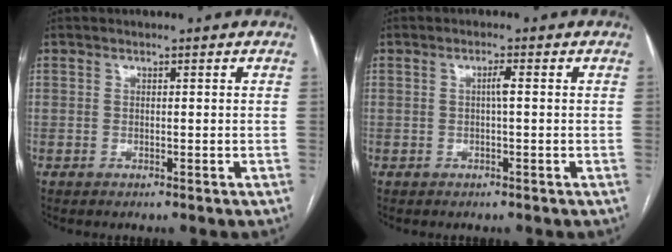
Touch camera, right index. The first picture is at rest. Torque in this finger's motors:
{"motor_torque": [0.28, 0.04, 0.10, 0.03]}